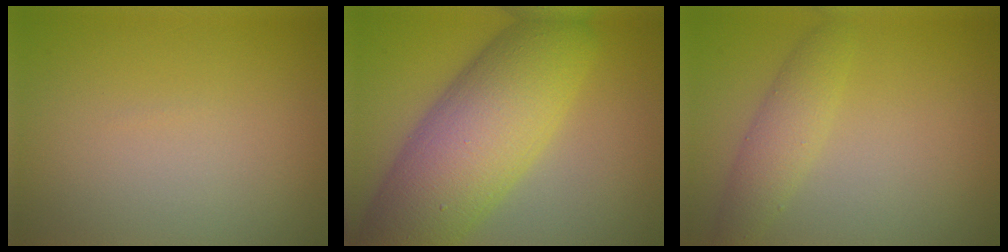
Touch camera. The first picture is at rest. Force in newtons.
{"total": 12.0, "press": 12.0, "slide": 0.5}
{"total": 2.6, "press": 2.6, "slide": 0.1}